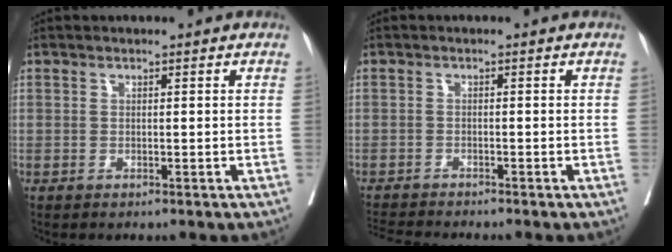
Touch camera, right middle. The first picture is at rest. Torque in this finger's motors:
{"motor_torque": [0.79, -0.85, 0.15, 0.02]}